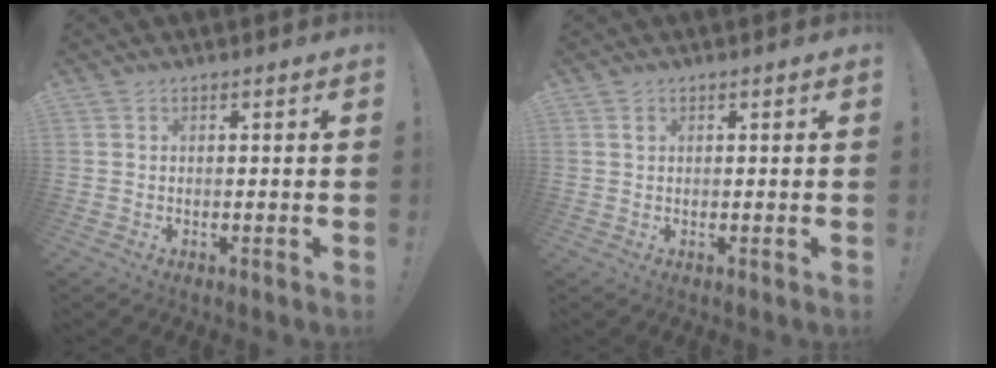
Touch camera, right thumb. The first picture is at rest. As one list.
[{"total": 0.6, "force": [0.3, 0.5, 0.3], "torque": [-0.001, 0.000, 0.005]}]